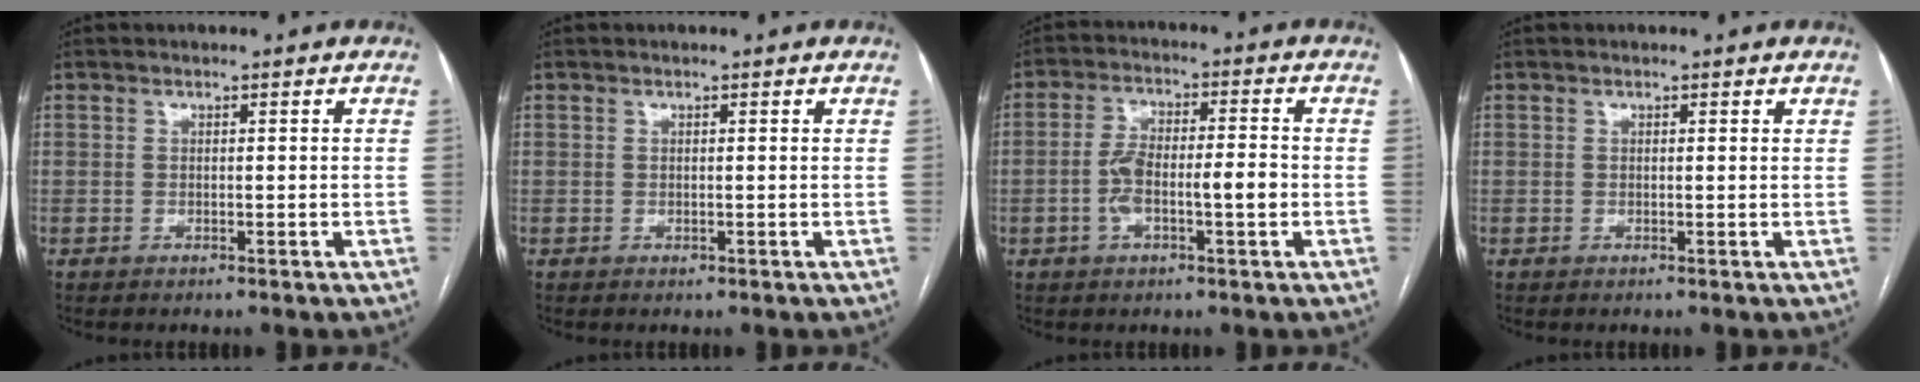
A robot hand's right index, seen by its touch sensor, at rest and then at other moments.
{"total": 0.0}
{"total": 7.4, "force": [-1.5, 2.0, 7.0], "torque": [-0.136, 0.023, -0.027]}
{"total": 0.5, "force": [0.4, 0.1, 0.4], "torque": [-0.005, 0.000, 0.001]}